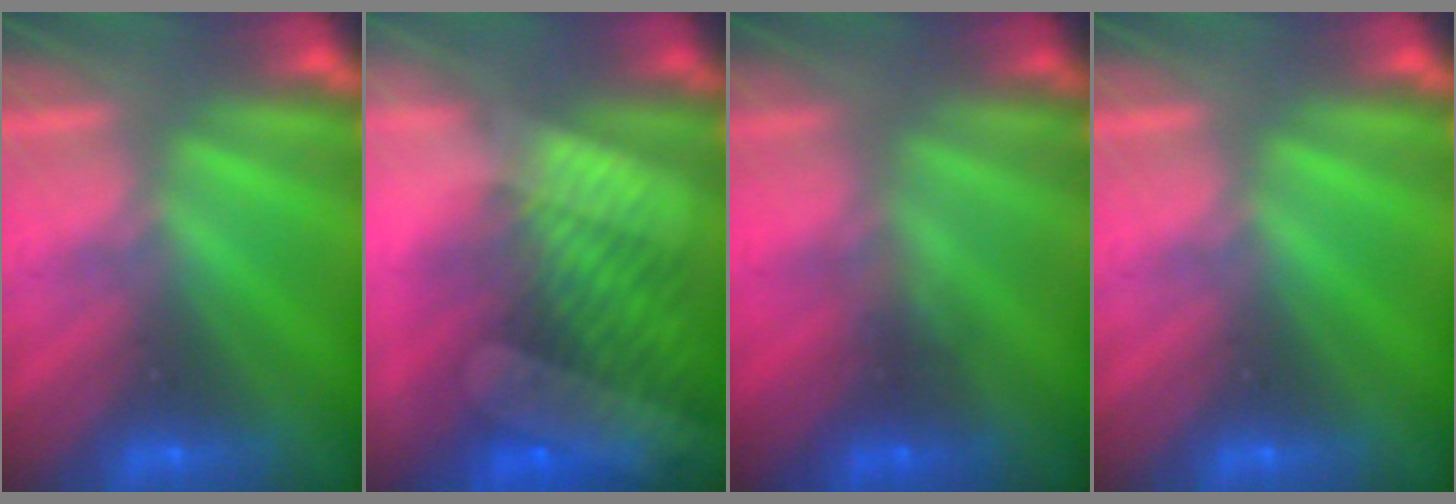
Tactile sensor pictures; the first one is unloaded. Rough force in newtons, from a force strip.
{"total": 7.6}
{"total": 1.2}
{"total": 0.0}